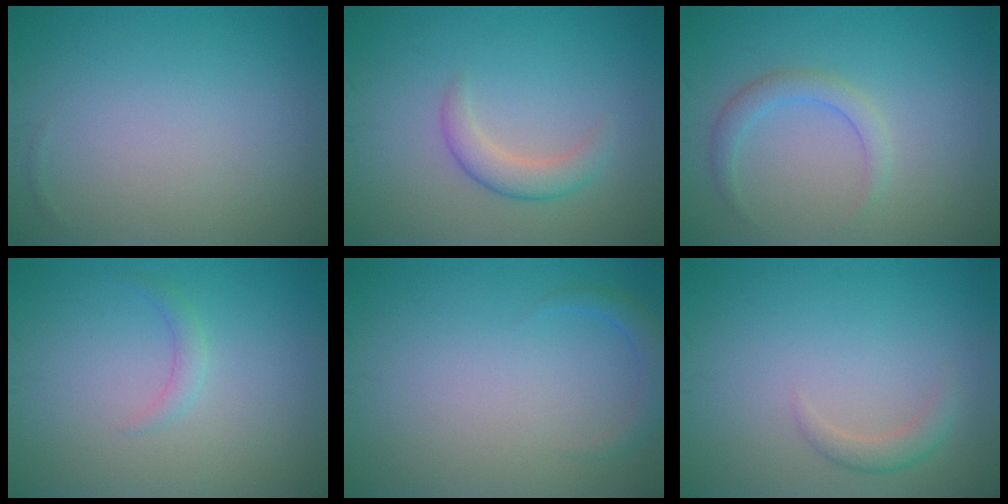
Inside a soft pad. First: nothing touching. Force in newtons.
{"total": 2.4, "press": 2.4, "slide": 0.2}
{"total": 2.0, "press": 2.0, "slide": 0.2}
{"total": 1.1, "press": 1.1, "slide": 0.0}
{"total": 1.5, "press": 1.5, "slide": 0.2}
{"total": 1.5, "press": 1.5, "slide": 0.1}